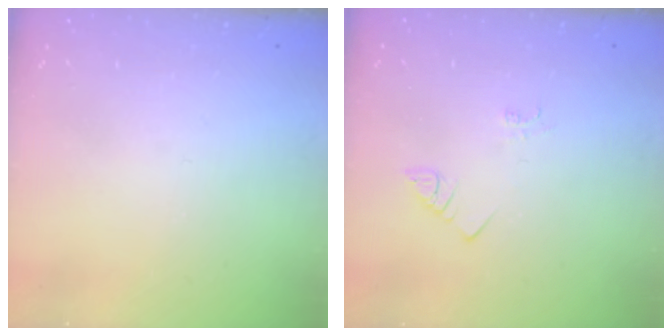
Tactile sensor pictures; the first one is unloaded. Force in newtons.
{"total": 1.4, "press": 1.4, "slide": 0.3}